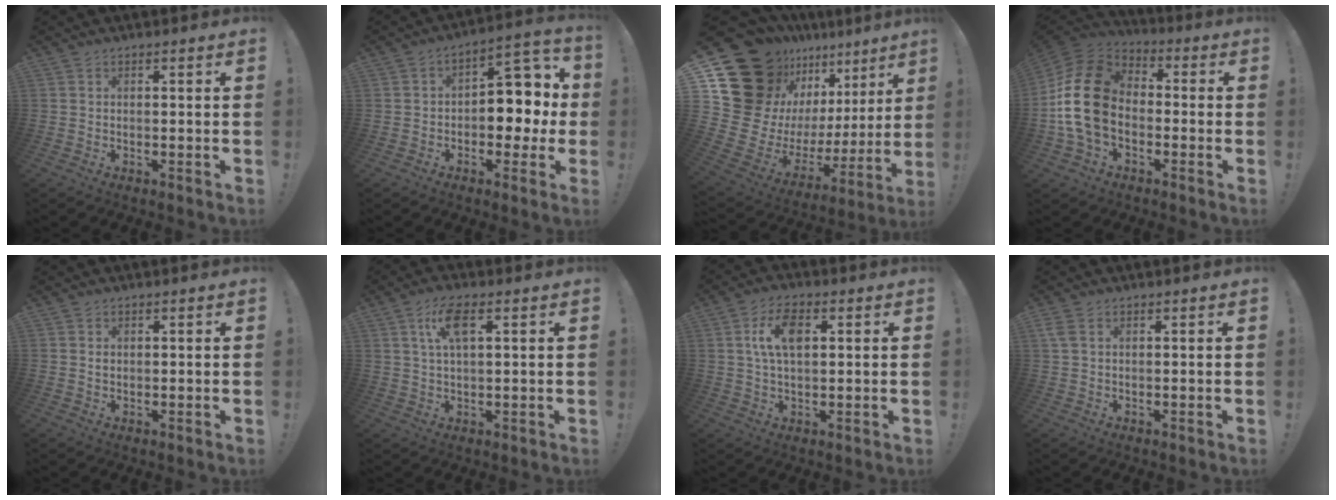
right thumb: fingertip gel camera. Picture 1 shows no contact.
{"total": 10.0, "force": [-0.6, 7.6, 6.5], "torque": [-0.066, 0.005, -0.006]}
{"total": 22.6, "force": [11.8, 14.3, 12.9], "torque": [-0.207, -0.121, 0.265]}
{"total": 19.1, "force": [-1.2, 13.6, 13.4], "torque": [-0.250, 0.026, -0.008]}
{"total": 0.8, "force": [0.3, 0.7, 0.1], "torque": [0.004, -0.001, 0.006]}
{"total": 7.8, "force": [2.9, 2.9, 6.7], "torque": [-0.122, 0.005, 0.050]}
{"total": 8.6, "force": [2.2, 4.6, 6.9], "torque": [-0.116, 0.005, 0.038]}
{"total": 2.5, "force": [0.9, 1.5, 1.8], "torque": [-0.044, 0.007, 0.020]}